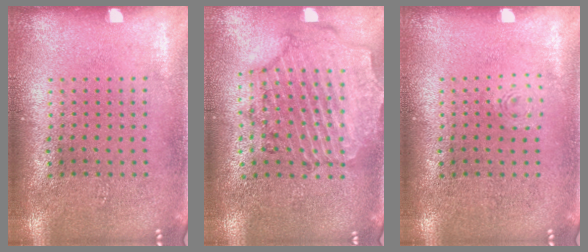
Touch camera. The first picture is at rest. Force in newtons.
{"total": 1.6, "press": 1.6, "slide": 0.3}
{"total": 0.5, "press": 0.5, "slide": 0.2}